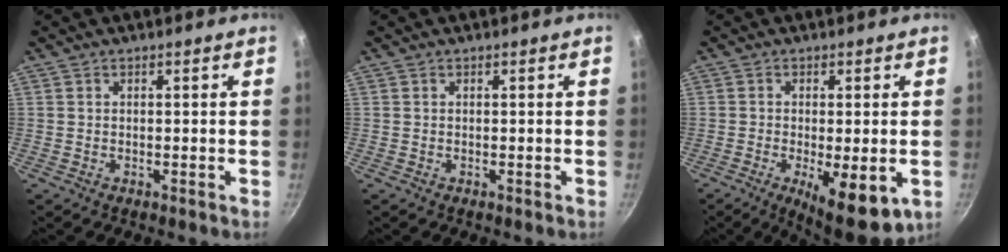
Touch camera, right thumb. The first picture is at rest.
{"total": 0.0}
{"total": 11.9, "force": [-3.9, 4.2, 10.4], "torque": [-0.148, -0.019, -0.048]}